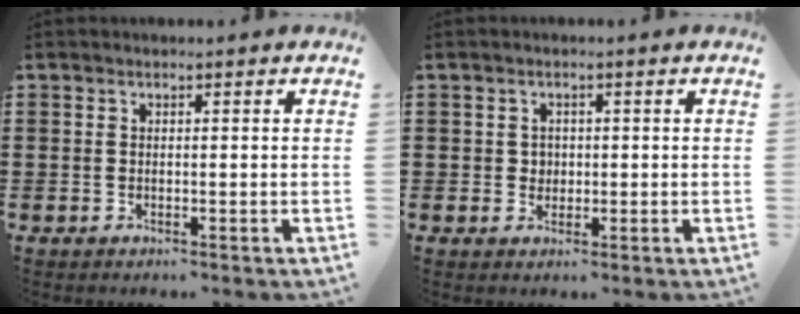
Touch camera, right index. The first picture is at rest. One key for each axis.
{"total": 1.5, "fx": 0.2, "fy": 1.4, "fz": 0.4, "tx": -0.013, "ty": 0.008, "tz": 0.002}